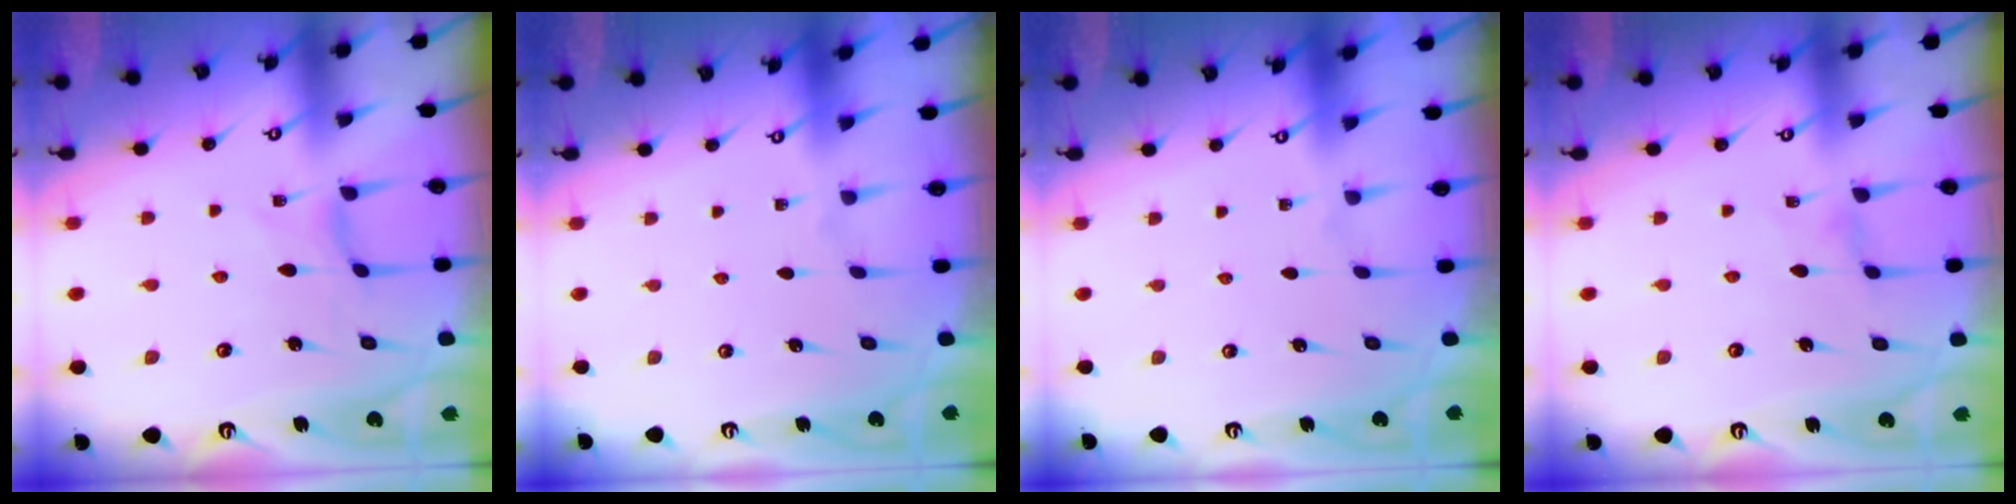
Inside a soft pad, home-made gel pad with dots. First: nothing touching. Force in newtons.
{"total": 0.0}
{"total": 0.0}
{"total": 0.8, "press": 0.8, "slide": 0.2}